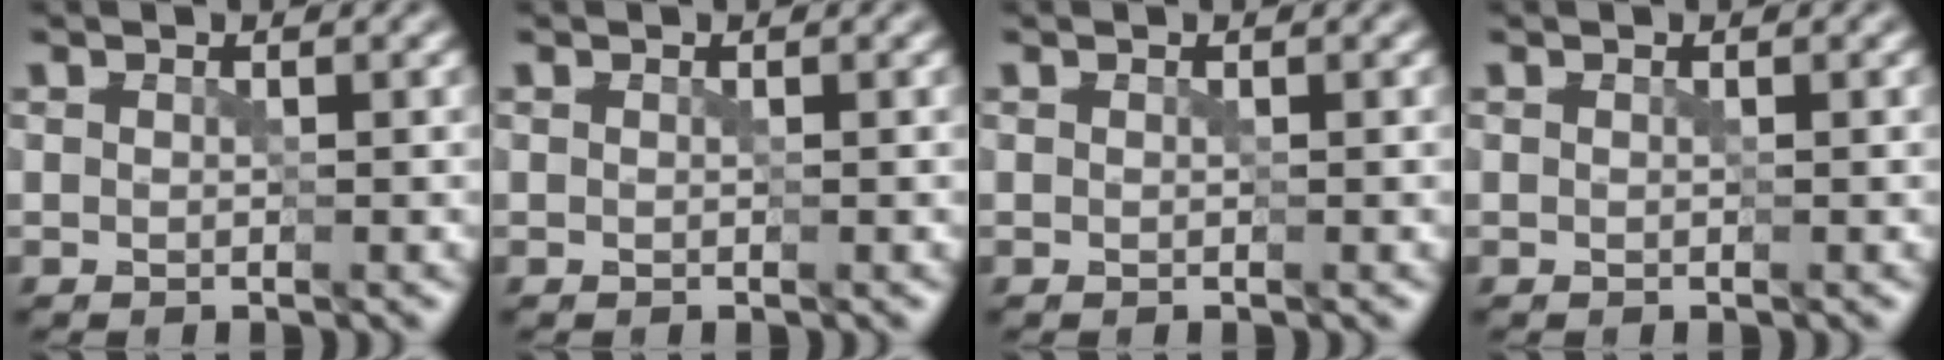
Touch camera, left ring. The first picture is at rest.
{"total": 0.0}
{"total": 0.0}
{"total": 0.0}